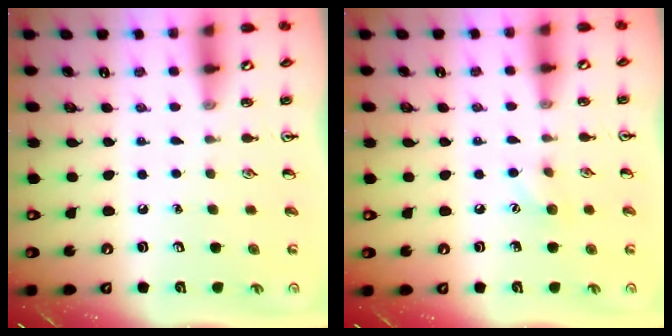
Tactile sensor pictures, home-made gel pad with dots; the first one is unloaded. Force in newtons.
{"total": 5.6, "press": 5.3, "slide": 1.8}